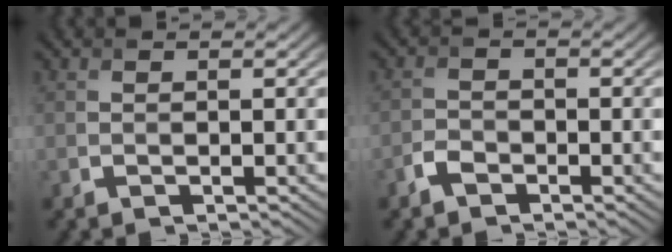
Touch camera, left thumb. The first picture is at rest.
{"total": 2.0, "force": [-1.5, 1.0, 0.9], "torque": [-0.017, 0.003, -0.035]}